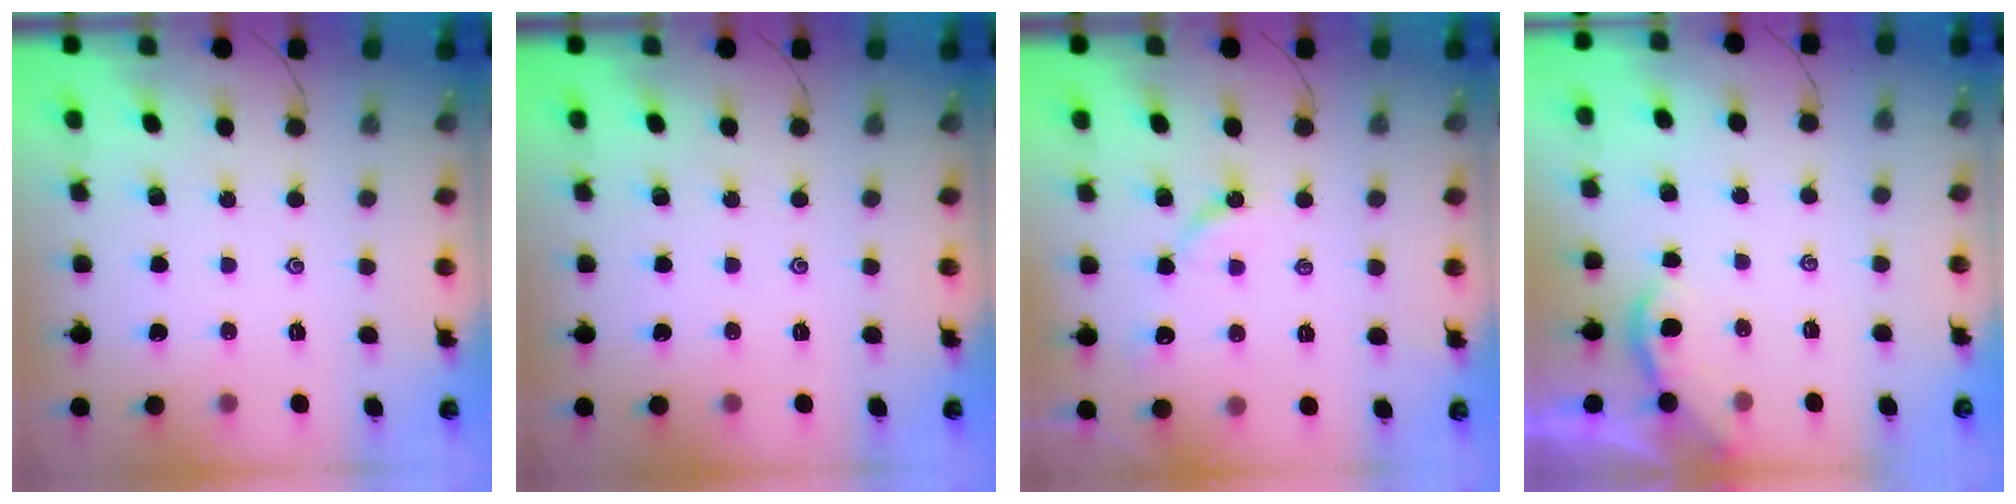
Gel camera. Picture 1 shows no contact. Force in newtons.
{"total": 0.0}
{"total": 4.9, "press": 4.9, "slide": 0.8}
{"total": 1.3, "press": 1.3, "slide": 0.3}